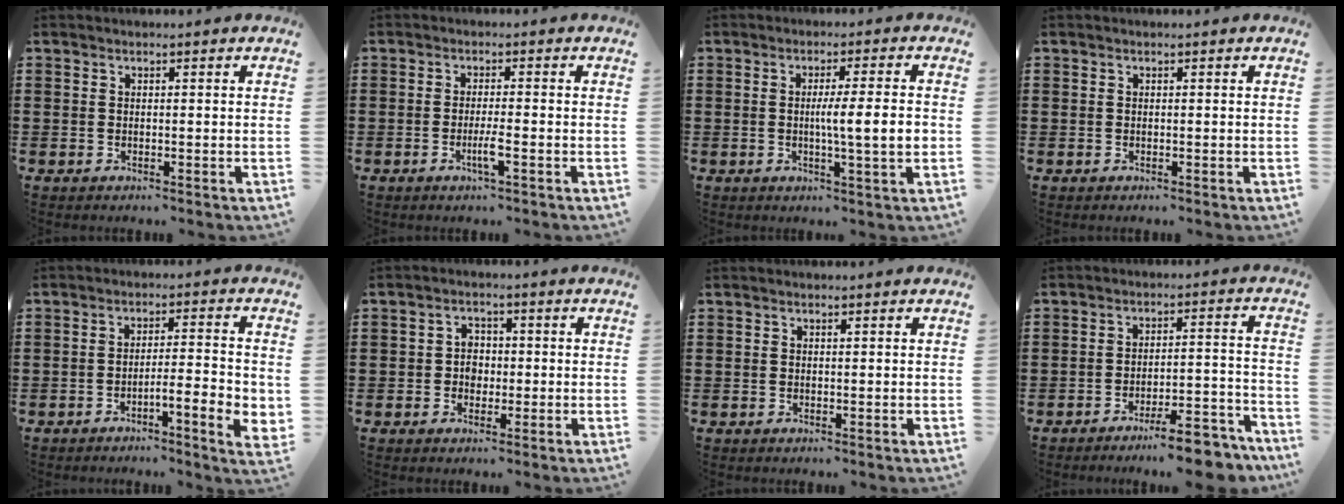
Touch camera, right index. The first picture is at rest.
{"total": 3.0, "force": [-1.3, 0.0, 2.7], "torque": [-0.053, -0.006, -0.027]}
{"total": 6.2, "force": [-0.4, 0.2, 6.2], "torque": [-0.109, -0.006, -0.012]}
{"total": 0.0}
{"total": 5.2, "force": [-2.3, 0.6, 4.6], "torque": [-0.076, -0.004, -0.039]}
{"total": 2.6, "force": [-0.4, 2.3, 1.3], "torque": [-0.031, 0.008, -0.012]}
{"total": 0.0}
{"total": 7.8, "force": [-6.9, 0.7, 3.5], "torque": [-0.045, 0.014, -0.125]}